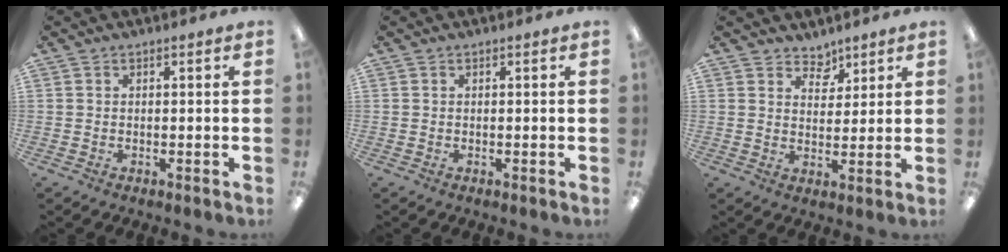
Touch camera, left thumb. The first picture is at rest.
{"total": 0.0}
{"total": 4.9, "force": [4.0, 2.7, 0.5], "torque": [-0.001, -0.027, 0.071]}